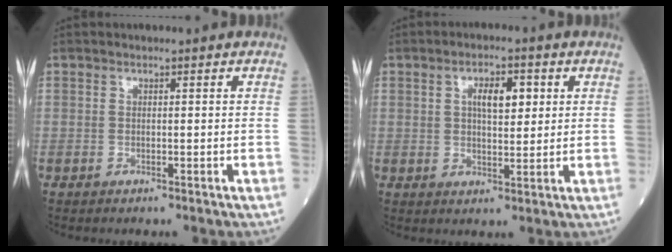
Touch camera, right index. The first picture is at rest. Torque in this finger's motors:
{"motor_torque": [0.05, 0.02, 0.11, 0.05]}